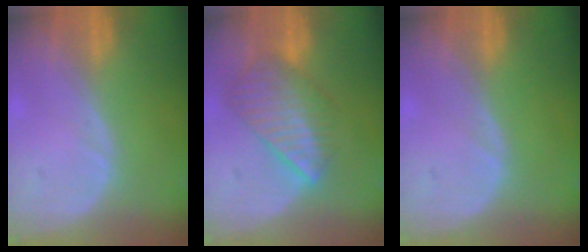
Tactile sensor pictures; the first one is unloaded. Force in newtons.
{"total": 8.4, "press": 7.4, "slide": 3.9}
{"total": 0.0}